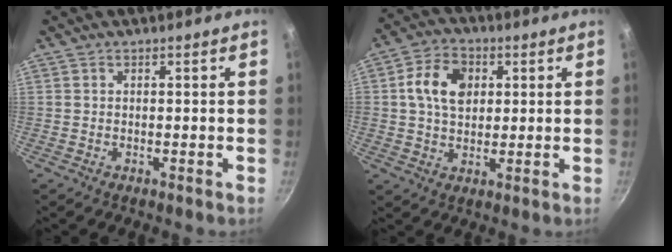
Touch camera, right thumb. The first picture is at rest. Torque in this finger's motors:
{"motor_torque": [0.58, 1.20, 0.44, -0.23, 0.51]}